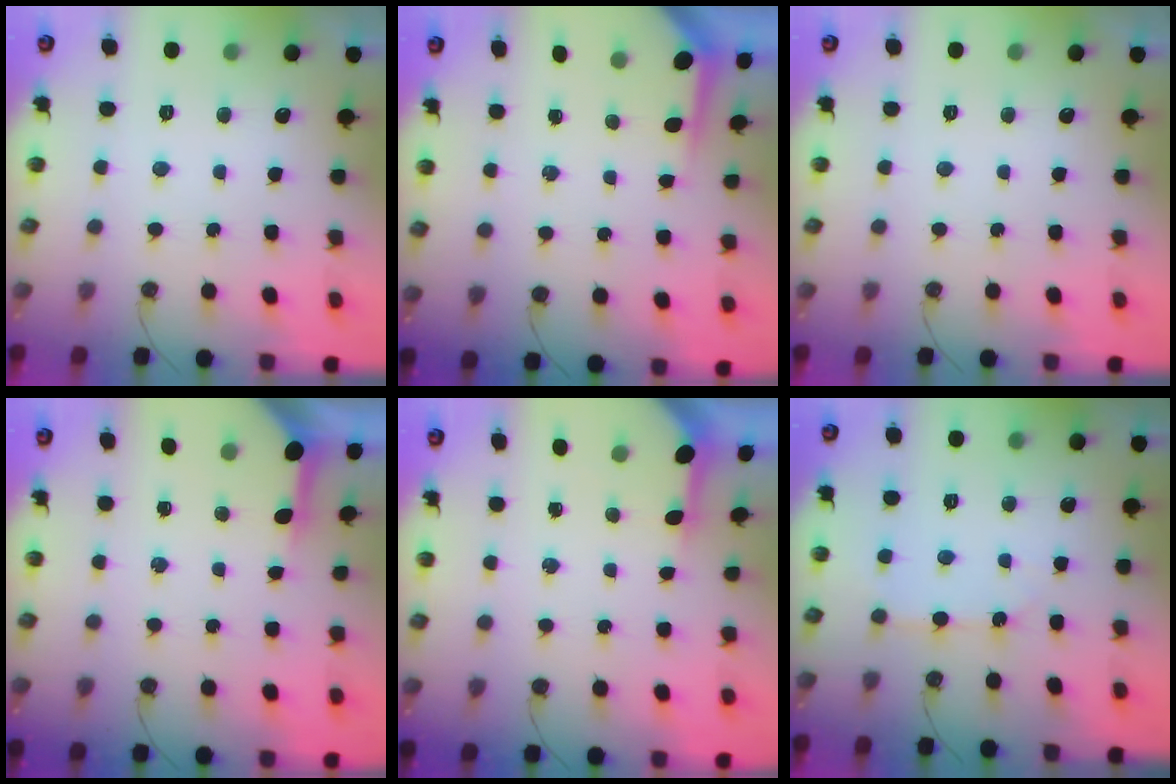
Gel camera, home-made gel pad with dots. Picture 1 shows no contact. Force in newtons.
{"total": 3.6, "press": 3.5, "slide": 0.4}
{"total": 0.0}
{"total": 4.2, "press": 4.2, "slide": 0.4}
{"total": 3.2, "press": 3.2, "slide": 0.3}
{"total": 4.9, "press": 4.9, "slide": 0.6}